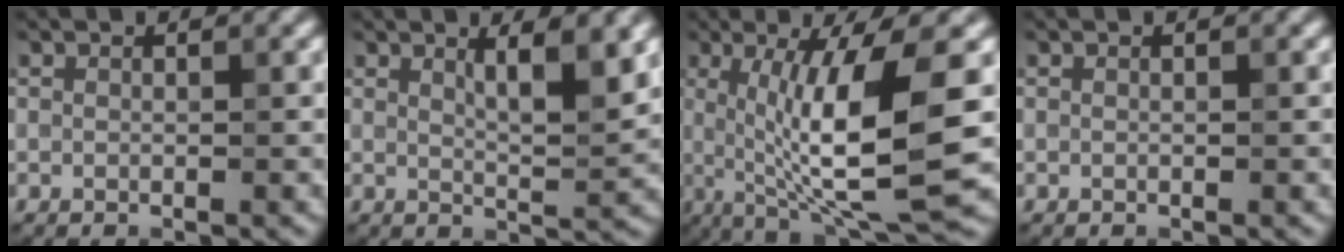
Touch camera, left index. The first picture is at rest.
{"total": 4.5, "force": [2.0, 1.0, 3.9], "torque": [-0.054, -0.005, 0.031]}
{"total": 10.9, "force": [0.4, 2.4, 10.6], "torque": [-0.162, -0.008, 0.013]}
{"total": 0.0}